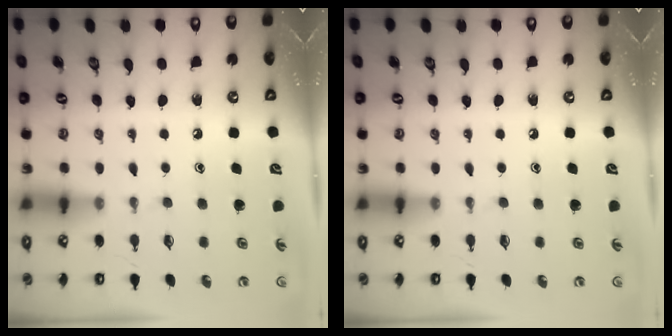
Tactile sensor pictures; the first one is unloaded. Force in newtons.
{"total": 0.0}